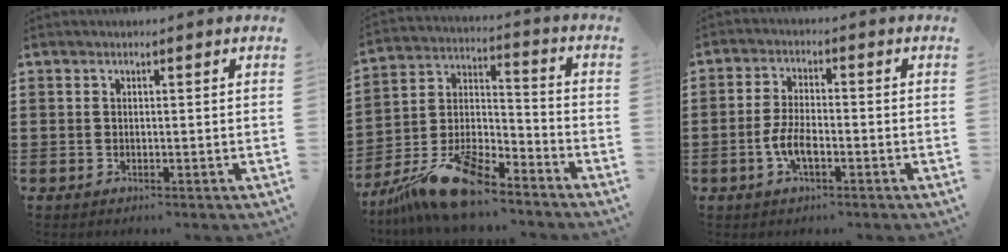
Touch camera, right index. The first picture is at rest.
{"total": 13.2, "force": [-11.0, 3.3, 6.5], "torque": [-0.132, 0.034, -0.209]}
{"total": 4.9, "force": [-1.7, 1.8, 4.2], "torque": [-0.100, -0.006, -0.038]}